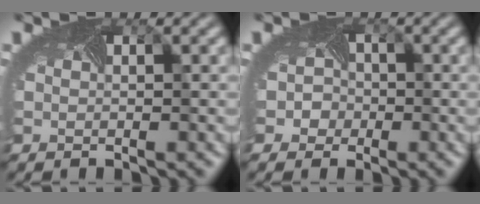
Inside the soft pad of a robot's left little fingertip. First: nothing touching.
{"total": 2.7, "force": [-0.9, 2.5, 0.3], "torque": [0.017, 0.006, -0.016]}